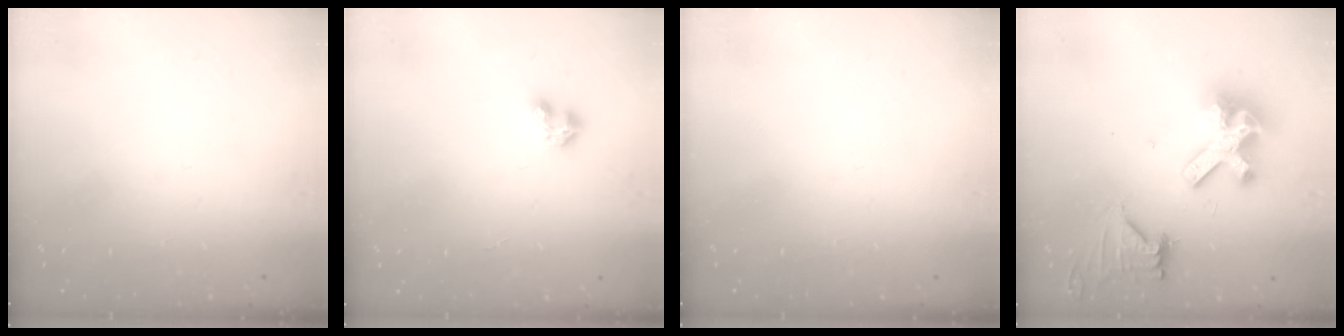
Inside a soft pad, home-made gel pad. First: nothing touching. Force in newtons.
{"total": 4.6, "press": 4.6, "slide": 0.4}
{"total": 0.0}
{"total": 12.4, "press": 12.4, "slide": 0.4}